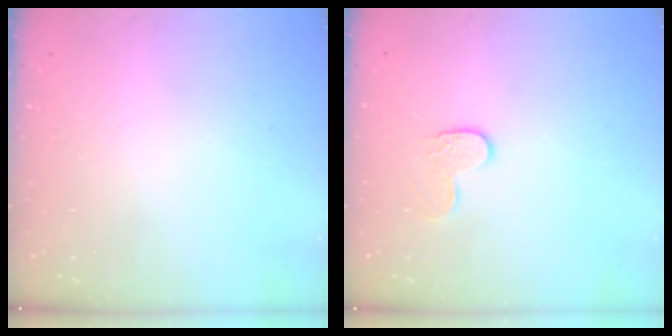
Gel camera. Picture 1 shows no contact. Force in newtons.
{"total": 7.3, "press": 7.3, "slide": 0.2}